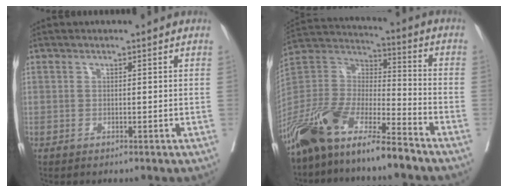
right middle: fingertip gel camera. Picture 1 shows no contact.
{"total": 16.8, "force": [-12.8, 3.2, 10.4], "torque": [-0.212, -0.005, -0.242]}